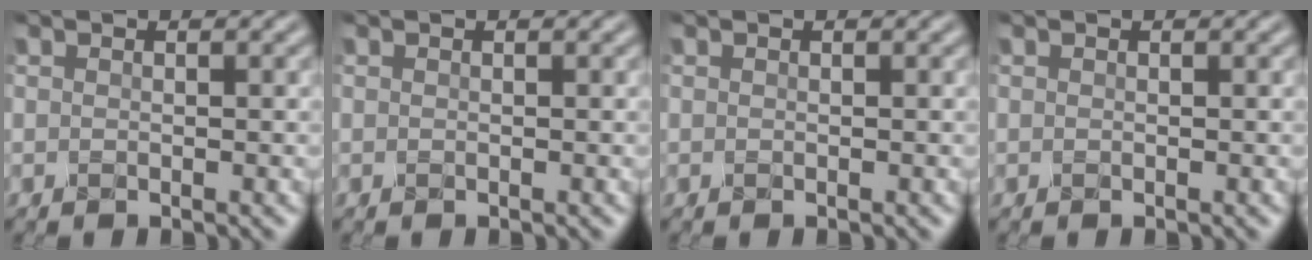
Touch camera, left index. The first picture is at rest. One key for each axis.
{"total": 0.0}
{"total": 0.0}
{"total": 0.0}